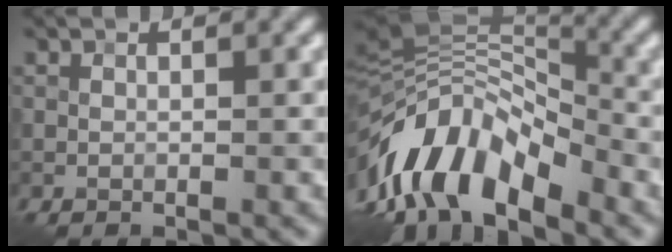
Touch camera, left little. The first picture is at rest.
{"total": 12.0, "force": [-5.3, 5.6, 9.2], "torque": [-0.162, 0.012, -0.107]}